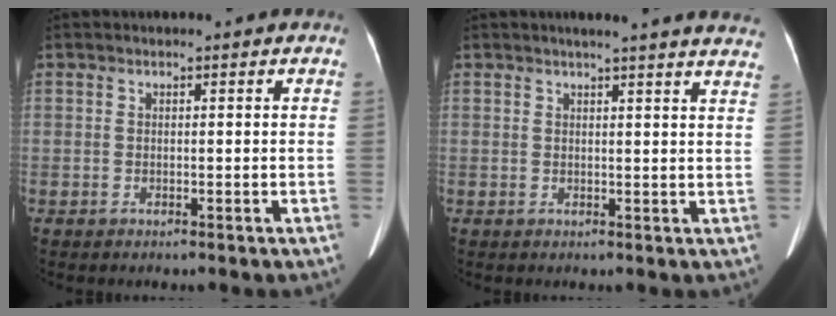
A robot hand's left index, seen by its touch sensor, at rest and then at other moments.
{"total": 15.5, "force": [14.1, 0.4, 6.3], "torque": [-0.077, -0.018, 0.153]}